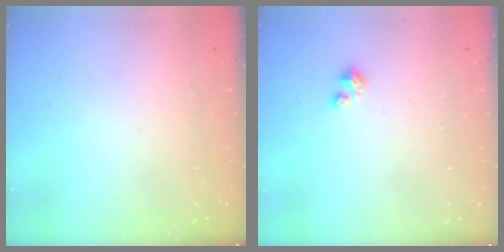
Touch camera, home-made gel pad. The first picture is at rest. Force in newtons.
{"total": 1.5, "press": 1.5, "slide": 0.1}